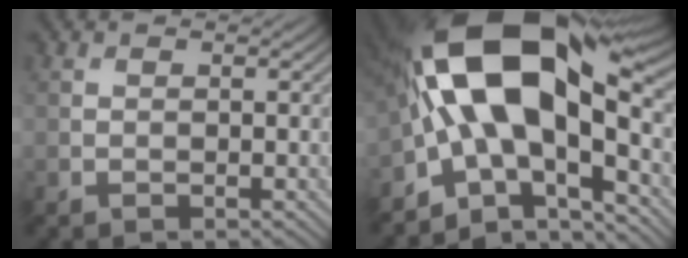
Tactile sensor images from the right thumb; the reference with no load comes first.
{"total": 18.6, "force": [-0.5, 9.4, 16.1], "torque": [-0.287, 0.013, -0.012]}